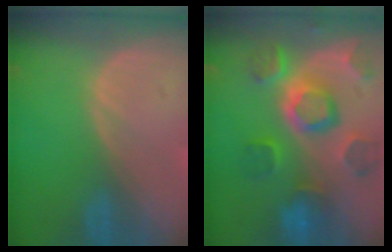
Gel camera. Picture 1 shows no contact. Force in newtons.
{"total": 11.2, "press": 9.9, "slide": 5.3}